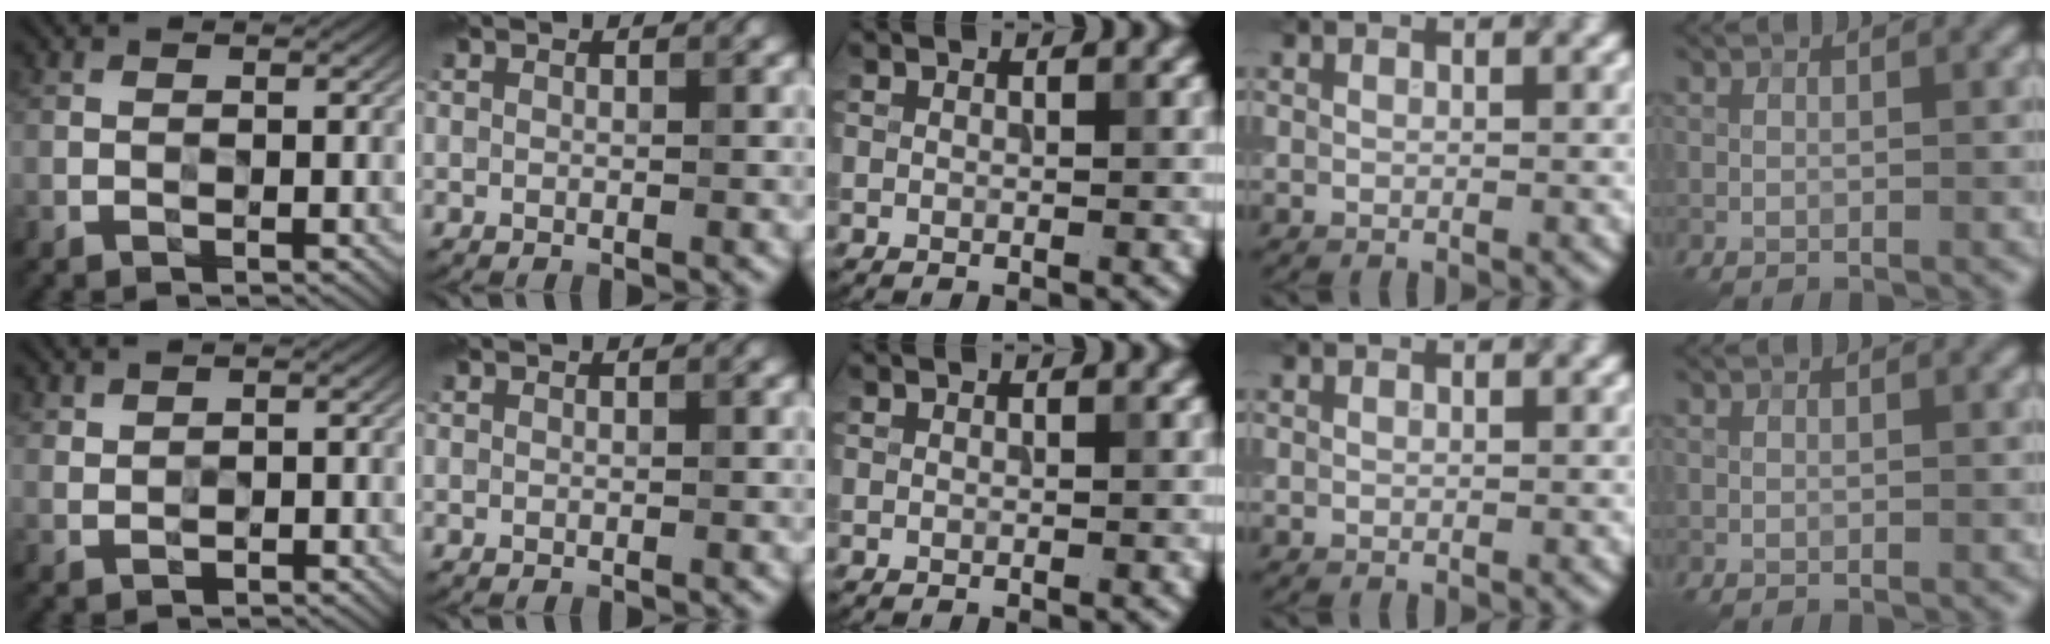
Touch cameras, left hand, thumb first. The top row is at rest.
{"thumb": {"total": 1.1, "force": [0.9, 0.4, 0.5], "torque": [-0.014, 0.001, 0.023]}}